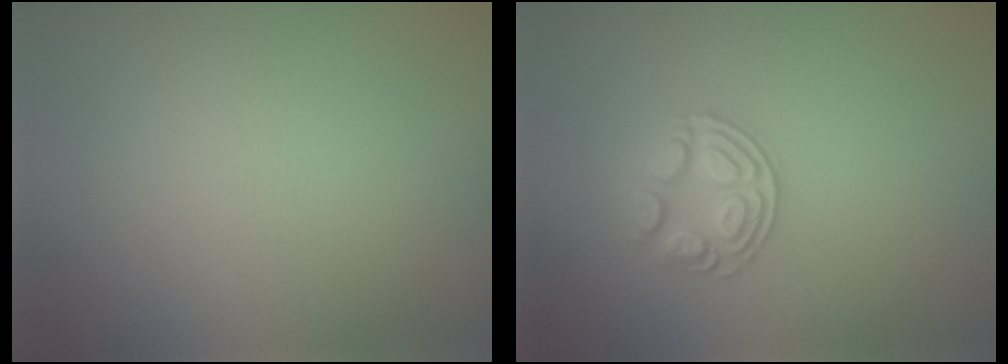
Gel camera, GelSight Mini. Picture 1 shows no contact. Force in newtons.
{"total": 2.9, "press": 2.5, "slide": 1.4}